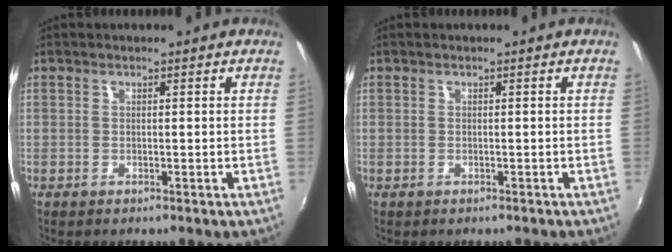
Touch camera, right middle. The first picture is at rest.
{"total": 0.0}